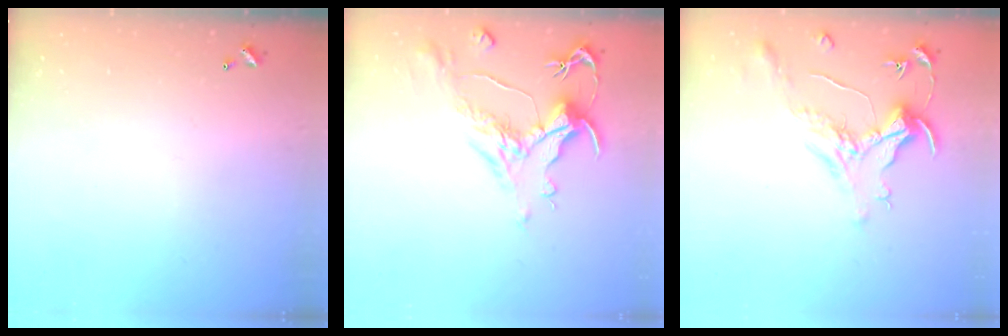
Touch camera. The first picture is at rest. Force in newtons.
{"total": 1.5, "press": 0.5, "slide": 1.4}
{"total": 1.6, "press": 1.4, "slide": 0.7}